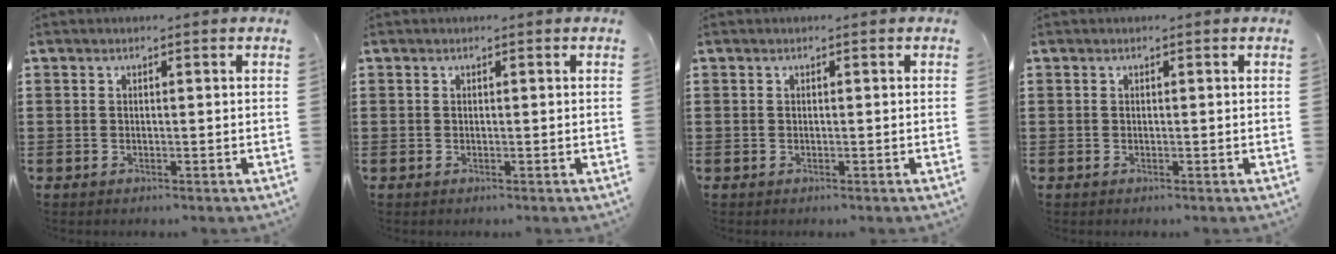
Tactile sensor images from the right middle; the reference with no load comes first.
{"total": 0.0}
{"total": 0.0}
{"total": 0.0}